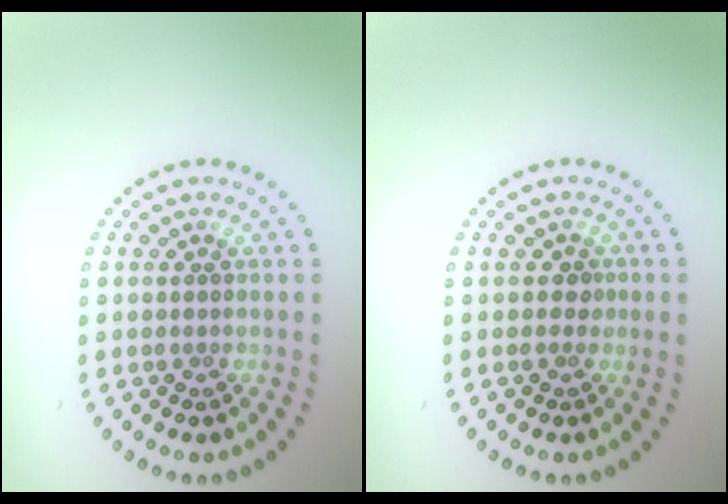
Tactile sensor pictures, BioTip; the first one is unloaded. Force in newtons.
{"total": 1.0, "press": 0.8, "slide": 0.6}